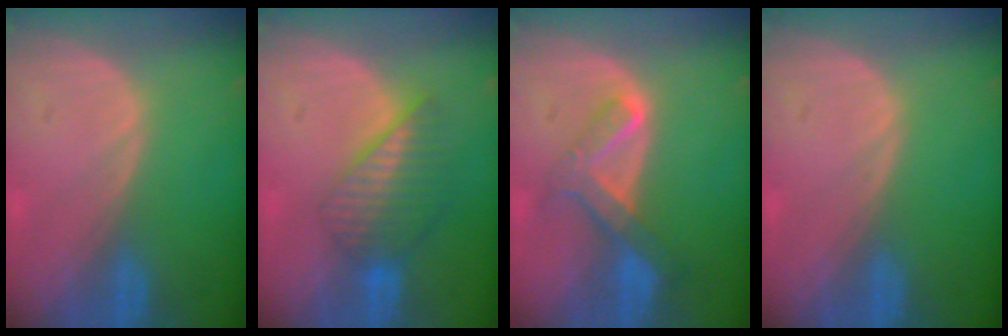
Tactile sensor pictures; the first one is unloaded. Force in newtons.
{"total": 6.6, "press": 5.9, "slide": 2.9}
{"total": 6.8, "press": 5.8, "slide": 3.5}
{"total": 0.0}